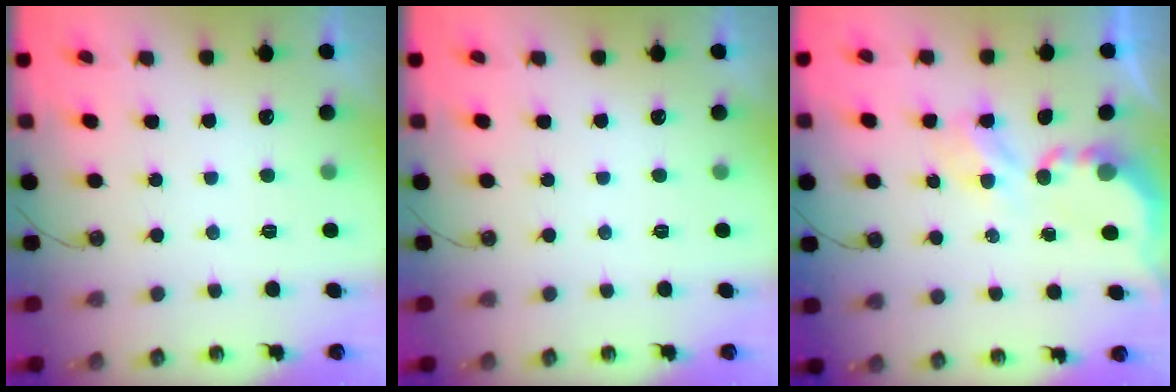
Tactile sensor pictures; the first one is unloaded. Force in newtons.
{"total": 0.0}
{"total": 4.1, "press": 4.0, "slide": 0.3}